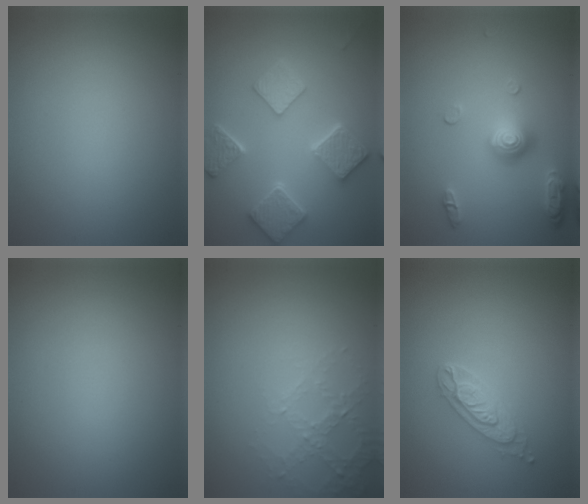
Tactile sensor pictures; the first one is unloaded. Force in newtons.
{"total": 4.8, "press": 4.5, "slide": 1.6}
{"total": 3.8, "press": 2.9, "slide": 2.4}
{"total": 0.0}
{"total": 2.6, "press": 2.5, "slide": 0.8}
{"total": 2.6, "press": 2.4, "slide": 1.1}